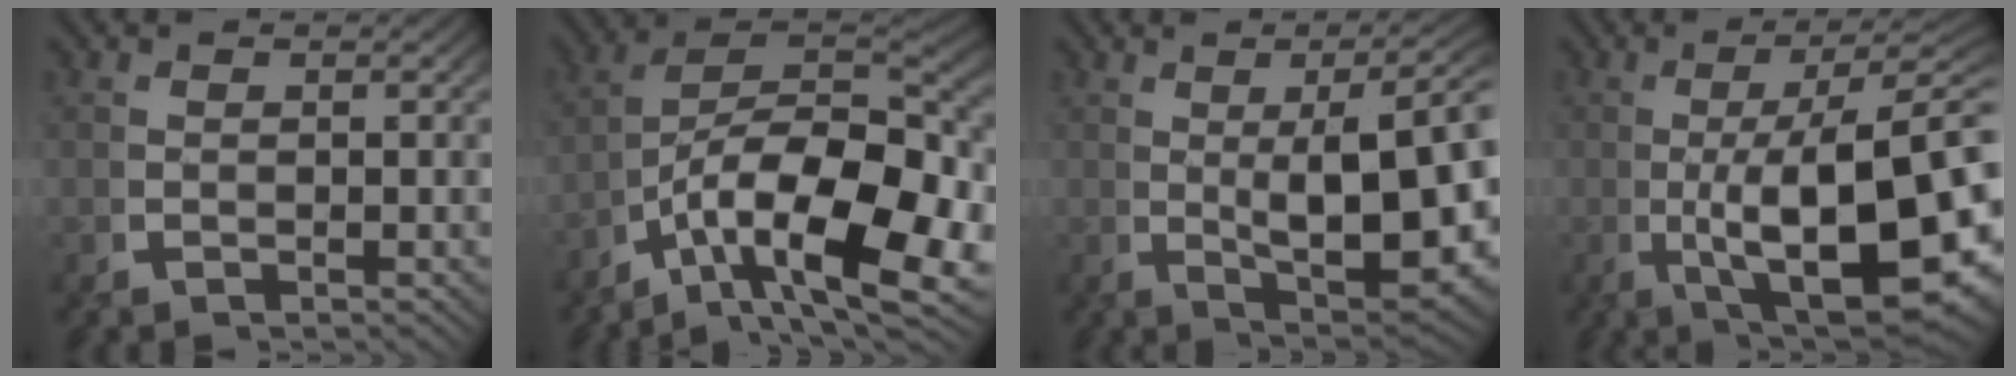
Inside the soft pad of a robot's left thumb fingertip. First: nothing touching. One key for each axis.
{"total": 17.1, "fx": -1.9, "fy": 10.7, "fz": 13.3, "tx": -0.207, "ty": -0.042, "tz": -0.017}
{"total": 11.9, "fx": -0.8, "fy": 5.5, "fz": 10.5, "tx": -0.163, "ty": -0.037, "tz": 0.020}
{"total": 15.9, "fx": -2.7, "fy": 7.9, "fz": 13.6, "tx": -0.249, "ty": -0.067, "tz": 0.004}